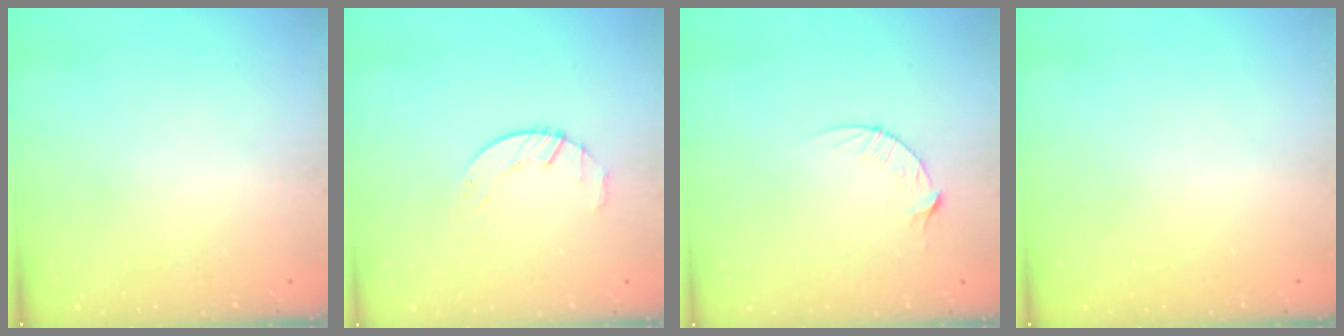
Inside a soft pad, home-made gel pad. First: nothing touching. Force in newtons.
{"total": 2.1, "press": 2.1, "slide": 0.3}
{"total": 4.4, "press": 4.4, "slide": 0.6}
{"total": 0.0}